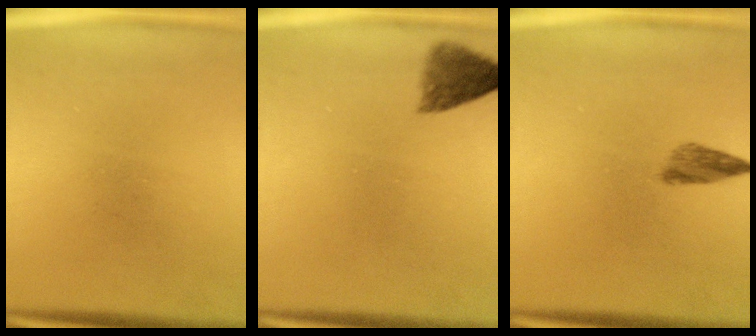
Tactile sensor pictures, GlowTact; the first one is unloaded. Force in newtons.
{"total": 3.7}
{"total": 2.1}